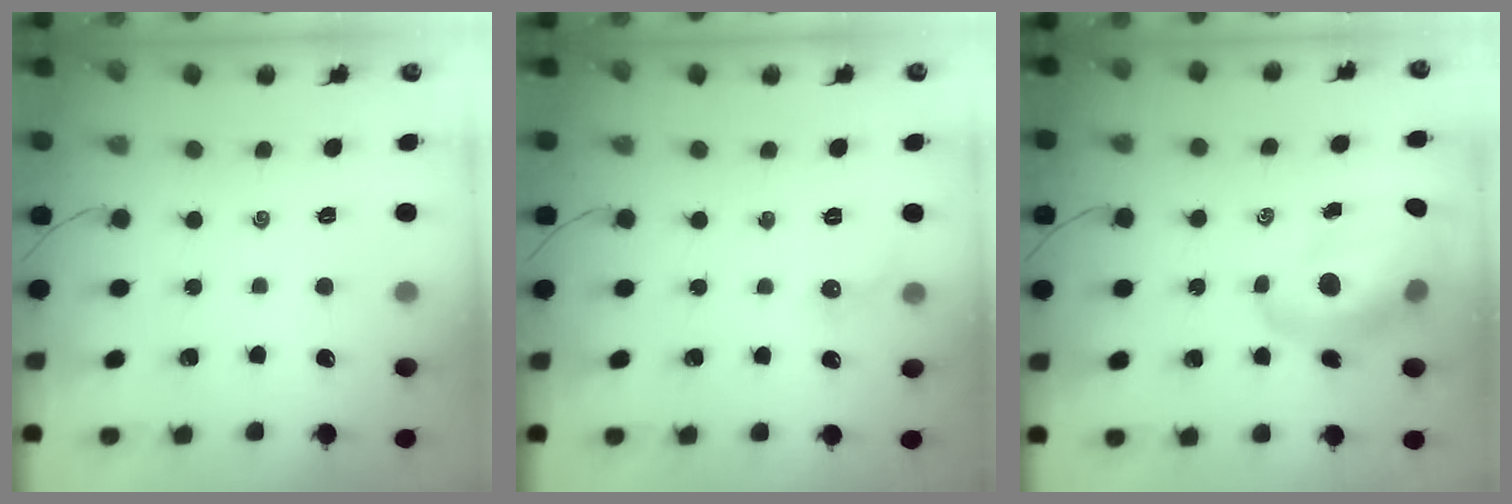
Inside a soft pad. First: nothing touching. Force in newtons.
{"total": 4.4, "press": 4.2, "slide": 1.2}
{"total": 13.8, "press": 13.3, "slide": 3.7}